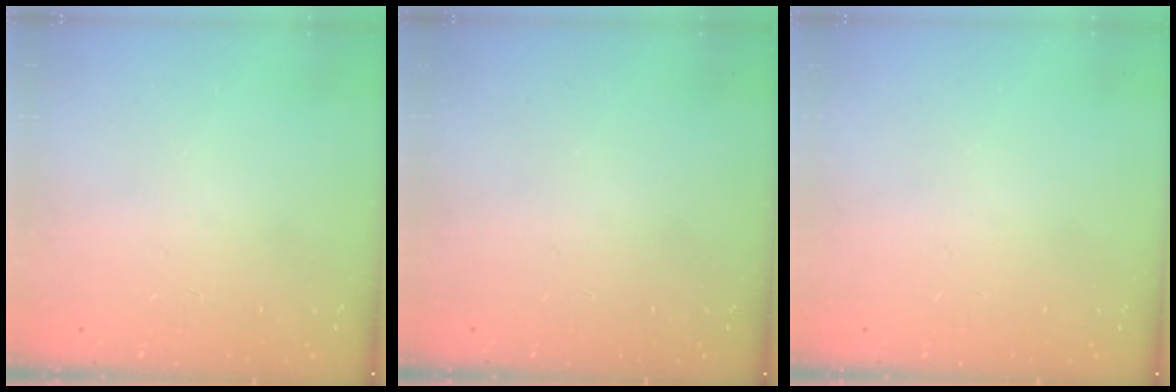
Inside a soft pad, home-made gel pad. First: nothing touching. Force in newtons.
{"total": 0.0}
{"total": 0.0}